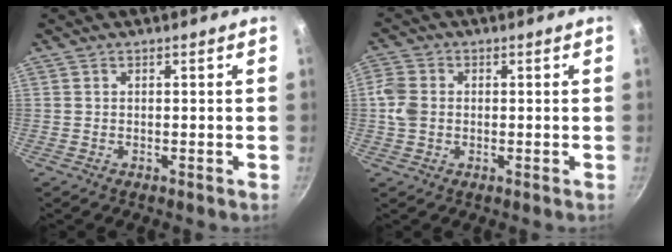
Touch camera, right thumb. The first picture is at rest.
{"total": 5.2, "force": [-0.1, 4.2, 3.1], "torque": [-0.056, 0.008, -0.009]}